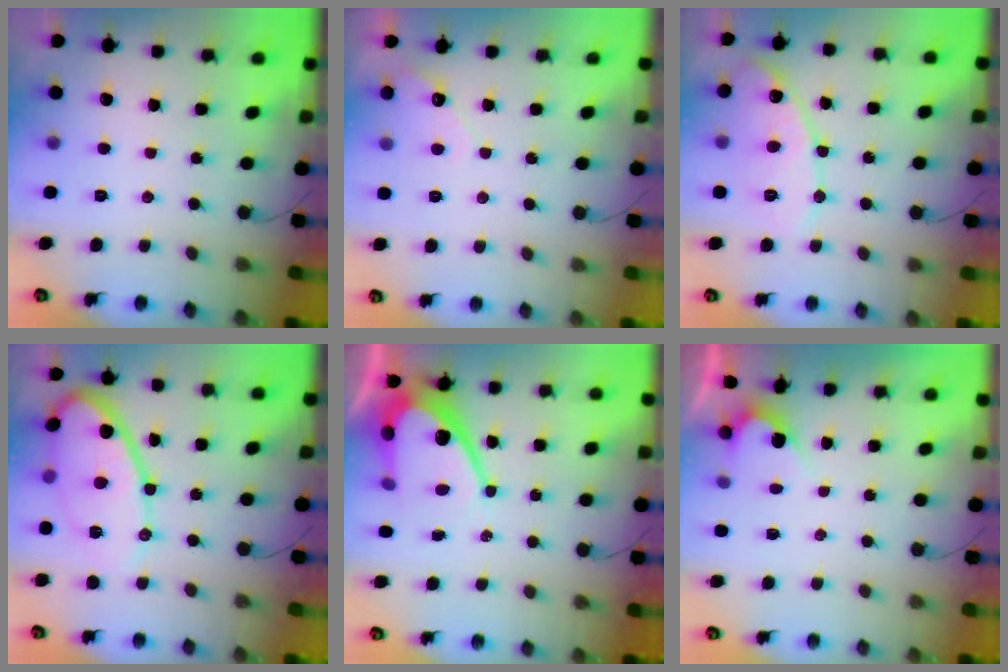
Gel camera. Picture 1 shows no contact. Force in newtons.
{"total": 3.5, "press": 3.5, "slide": 0.2}
{"total": 11.9, "press": 11.8, "slide": 1.1}
{"total": 14.2, "press": 14.2, "slide": 0.7}
{"total": 11.8, "press": 11.8, "slide": 0.7}
{"total": 2.4, "press": 2.4, "slide": 0.1}